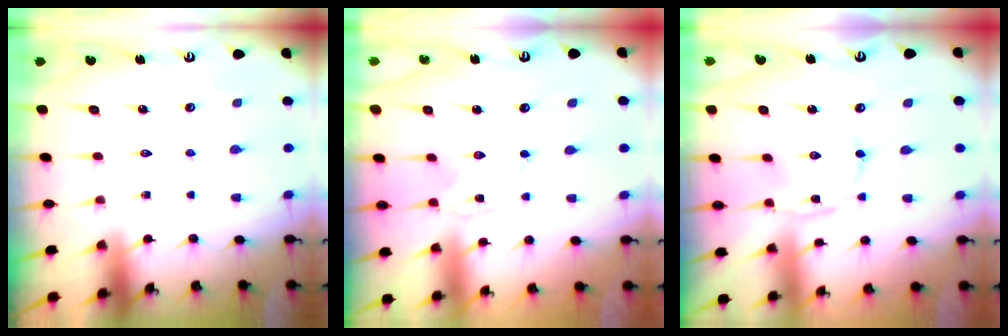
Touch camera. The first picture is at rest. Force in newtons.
{"total": 0.0}
{"total": 0.5, "press": 0.5, "slide": 0.1}